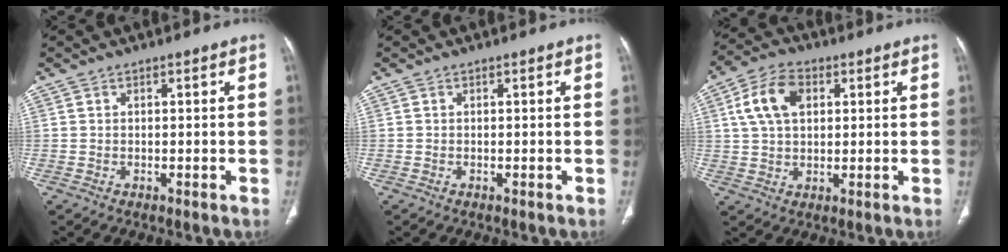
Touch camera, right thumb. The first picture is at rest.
{"total": 0.0}
{"total": 9.4, "force": [2.7, 6.0, 6.7], "torque": [-0.122, 0.010, 0.048]}